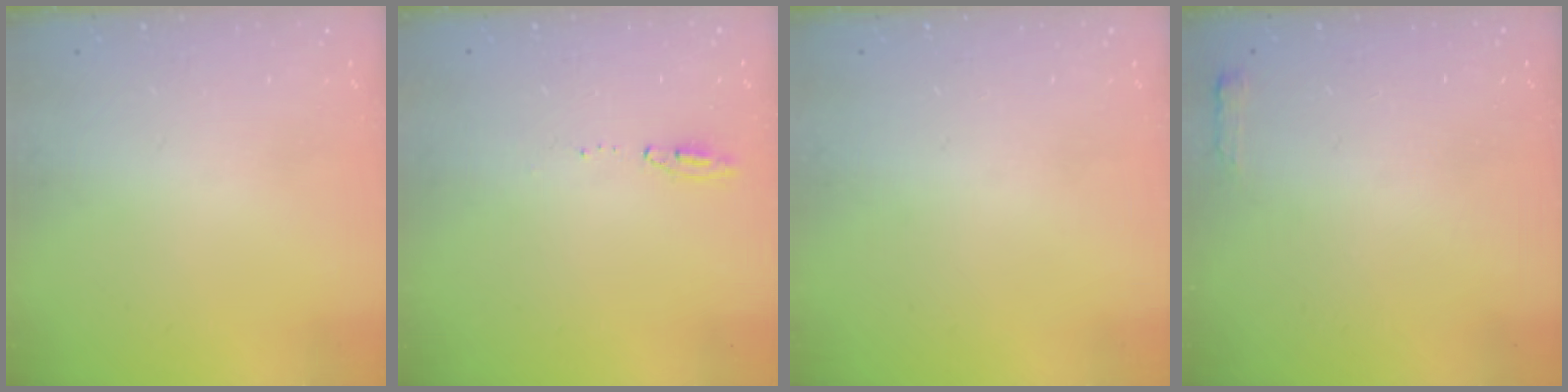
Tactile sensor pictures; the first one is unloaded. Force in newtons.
{"total": 6.0, "press": 5.8, "slide": 1.5}
{"total": 0.0}
{"total": 2.7, "press": 2.6, "slide": 0.5}